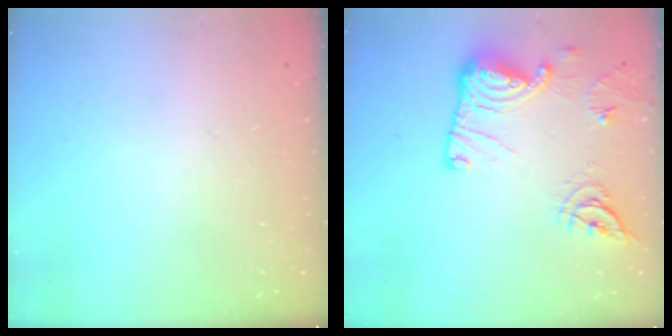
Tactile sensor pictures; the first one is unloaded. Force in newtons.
{"total": 17.4, "press": 17.4, "slide": 1.1}